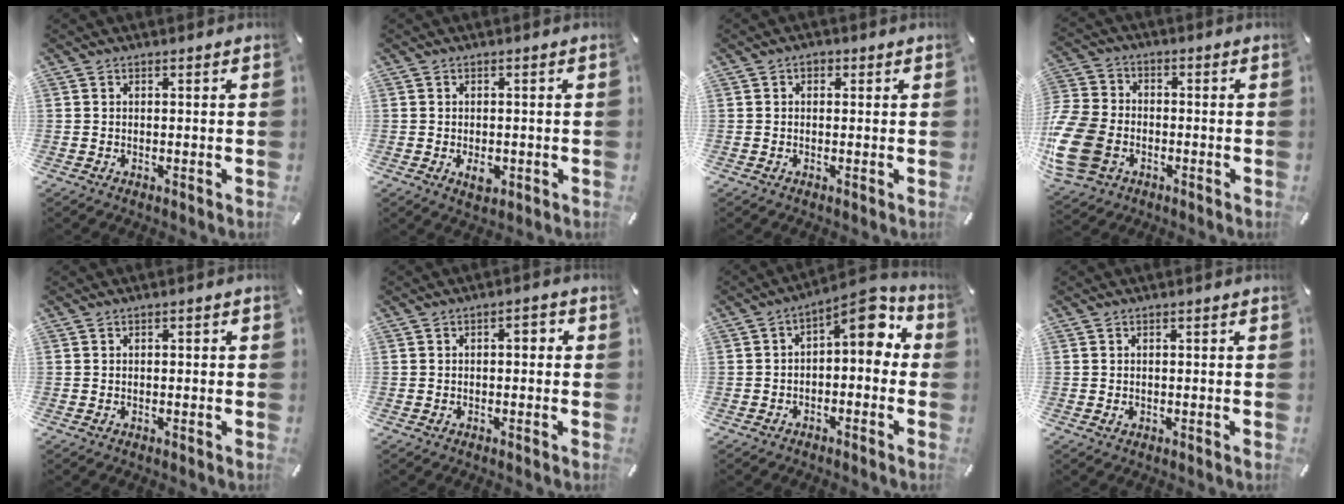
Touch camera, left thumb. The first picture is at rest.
{"total": 3.4, "force": [-0.9, 2.2, 2.4], "torque": [-0.045, -0.005, -0.018]}
{"total": 1.4, "force": [0.1, 1.2, 0.8], "torque": [-0.016, 0.008, 0.001]}
{"total": 13.9, "force": [-4.5, 10.7, 7.6], "torque": [-0.171, 0.030, -0.083]}
{"total": 0.7, "force": [-0.2, 0.4, 0.5], "torque": [-0.008, 0.001, -0.004]}
{"total": 2.7, "force": [-0.3, 1.4, 2.2], "torque": [-0.036, 0.009, -0.011]}
{"total": 7.5, "force": [2.9, 3.5, 6.0], "torque": [-0.083, -0.029, 0.041]}
{"total": 0.7, "force": [-0.1, 0.5, 0.4], "torque": [-0.007, 0.002, -0.002]}